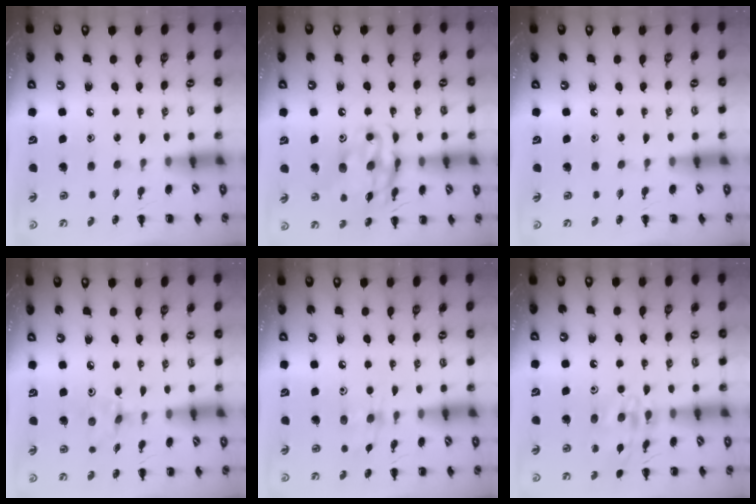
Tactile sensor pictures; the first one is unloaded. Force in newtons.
{"total": 15.4, "press": 15.3, "slide": 2.2}
{"total": 0.0}
{"total": 2.9, "press": 2.7, "slide": 0.9}
{"total": 6.4, "press": 6.4, "slide": 1.0}
{"total": 15.8, "press": 15.8, "slide": 1.0}